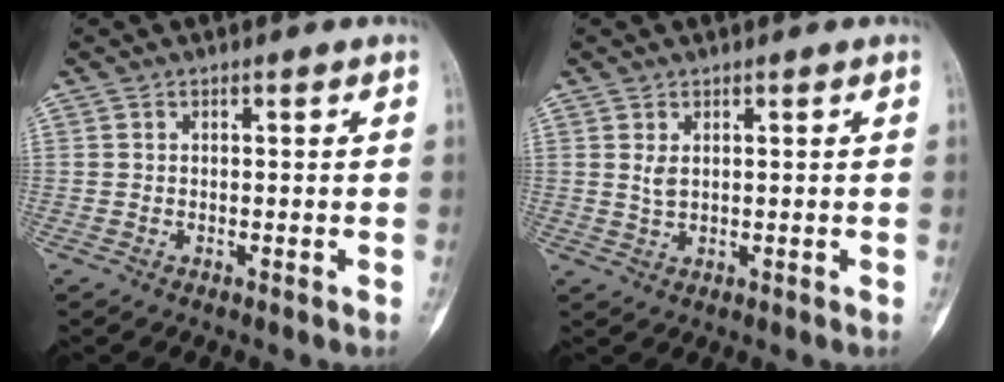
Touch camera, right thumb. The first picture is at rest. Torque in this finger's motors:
{"motor_torque": [-0.23, -0.22, 0.01, -0.01, 0.00]}